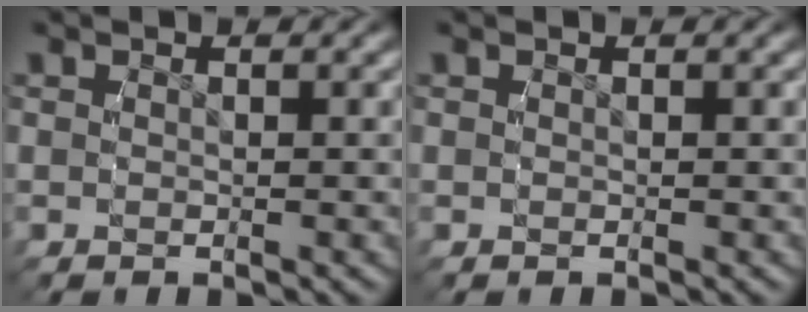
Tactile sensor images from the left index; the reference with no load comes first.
{"total": 0.0}